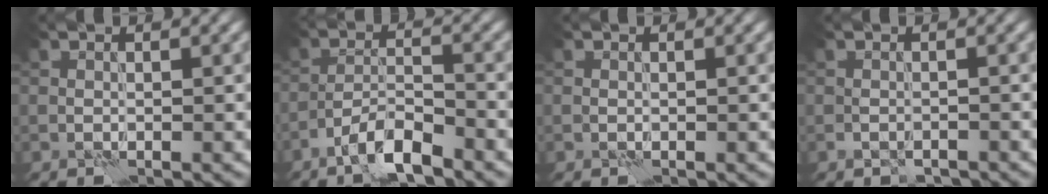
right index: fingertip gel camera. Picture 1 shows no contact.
{"total": 3.9, "force": [-3.0, 0.6, 2.5], "torque": [-0.044, 0.006, -0.064]}
{"total": 0.0}
{"total": 1.3, "force": [-1.1, 0.6, 0.2], "torque": [-0.005, -0.002, -0.019]}